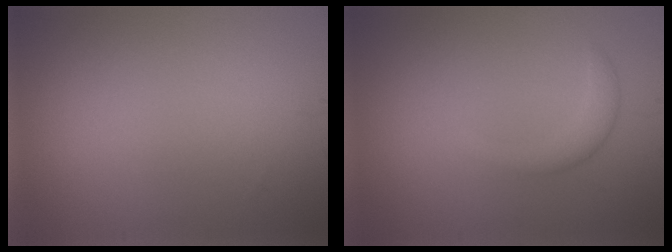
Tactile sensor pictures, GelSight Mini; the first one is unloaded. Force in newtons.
{"total": 1.9, "press": 1.9, "slide": 0.0}